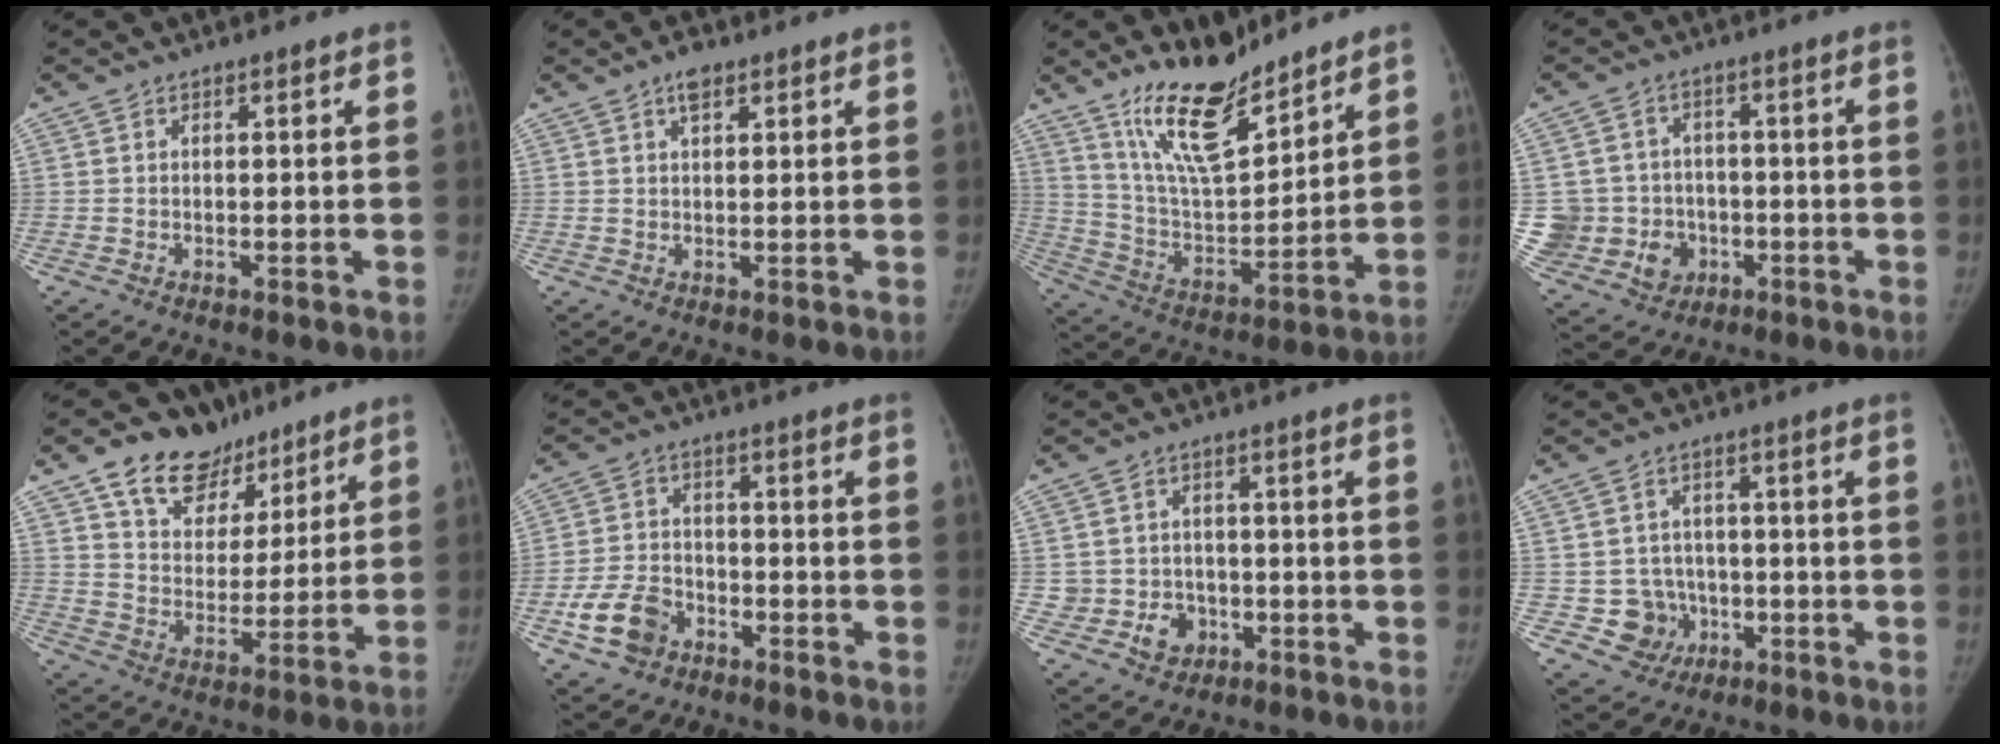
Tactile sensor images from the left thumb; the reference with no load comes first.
{"total": 2.9, "force": [1.7, 1.4, 1.9], "torque": [-0.024, -0.004, 0.028]}
{"total": 15.8, "force": [12.4, 4.9, 8.6], "torque": [-0.119, -0.085, 0.233]}
{"total": 14.6, "force": [-2.1, 13.6, 5.1], "torque": [-0.105, 0.027, -0.014]}
{"total": 15.3, "force": [10.2, 9.9, 5.5], "torque": [-0.044, -0.046, 0.175]}
{"total": 8.6, "force": [-4.3, 6.2, 4.0], "torque": [-0.068, 0.023, -0.077]}
{"total": 6.2, "force": [-1.8, 5.8, 1.6], "torque": [0.008, 0.014, -0.021]}
{"total": 6.7, "force": [-1.6, 6.4, 0.9], "torque": [0.018, 0.014, -0.018]}